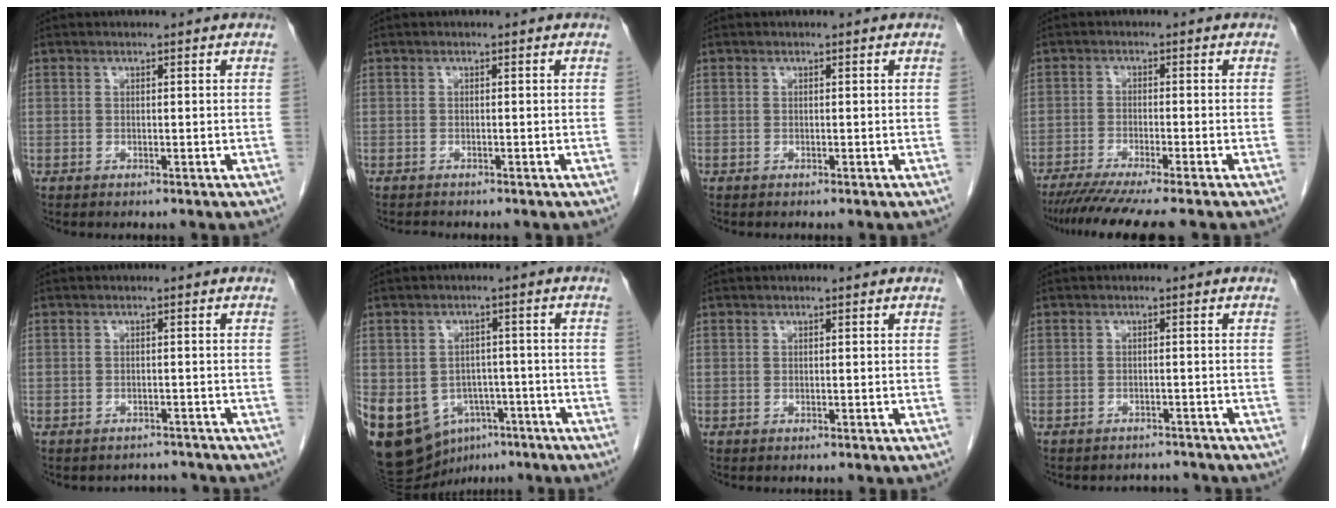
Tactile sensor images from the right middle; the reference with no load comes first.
{"total": 0.8, "force": [-0.8, 0.1, 0.1], "torque": [-0.008, -0.003, -0.013]}
{"total": 0.0}
{"total": 9.0, "force": [-7.5, -0.7, 4.9], "torque": [-0.063, -0.028, -0.118]}
{"total": 3.2, "force": [-3.0, 1.2, -0.4], "torque": [0.005, 0.003, -0.042]}
{"total": 18.6, "force": [-8.6, 13.9, 8.9], "torque": [-0.225, 0.004, -0.114]}
{"total": 0.0}
{"total": 4.7, "force": [-4.5, 1.5, 0.0], "torque": [-0.002, 0.003, -0.055]}